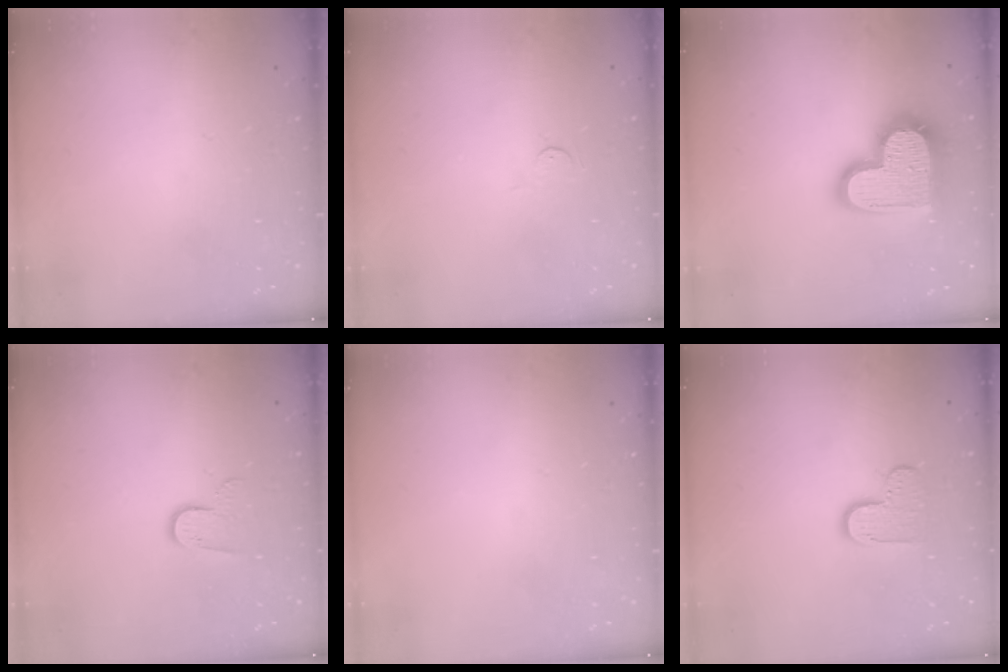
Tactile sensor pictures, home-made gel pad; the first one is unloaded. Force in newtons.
{"total": 3.4, "press": 3.4, "slide": 0.4}
{"total": 20.1, "press": 20.1, "slide": 1.5}
{"total": 7.6, "press": 7.6, "slide": 0.7}
{"total": 0.0}
{"total": 7.0, "press": 7.0, "slide": 0.3}